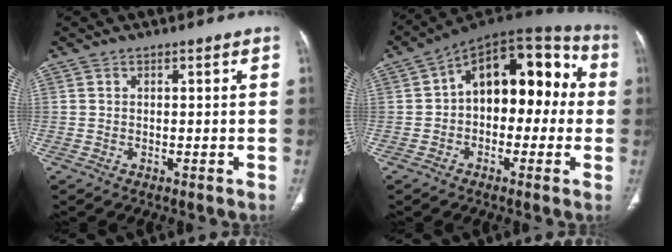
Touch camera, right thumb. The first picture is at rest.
{"total": 17.4, "force": [1.0, 10.6, 13.7], "torque": [-0.142, 0.054, 0.002]}